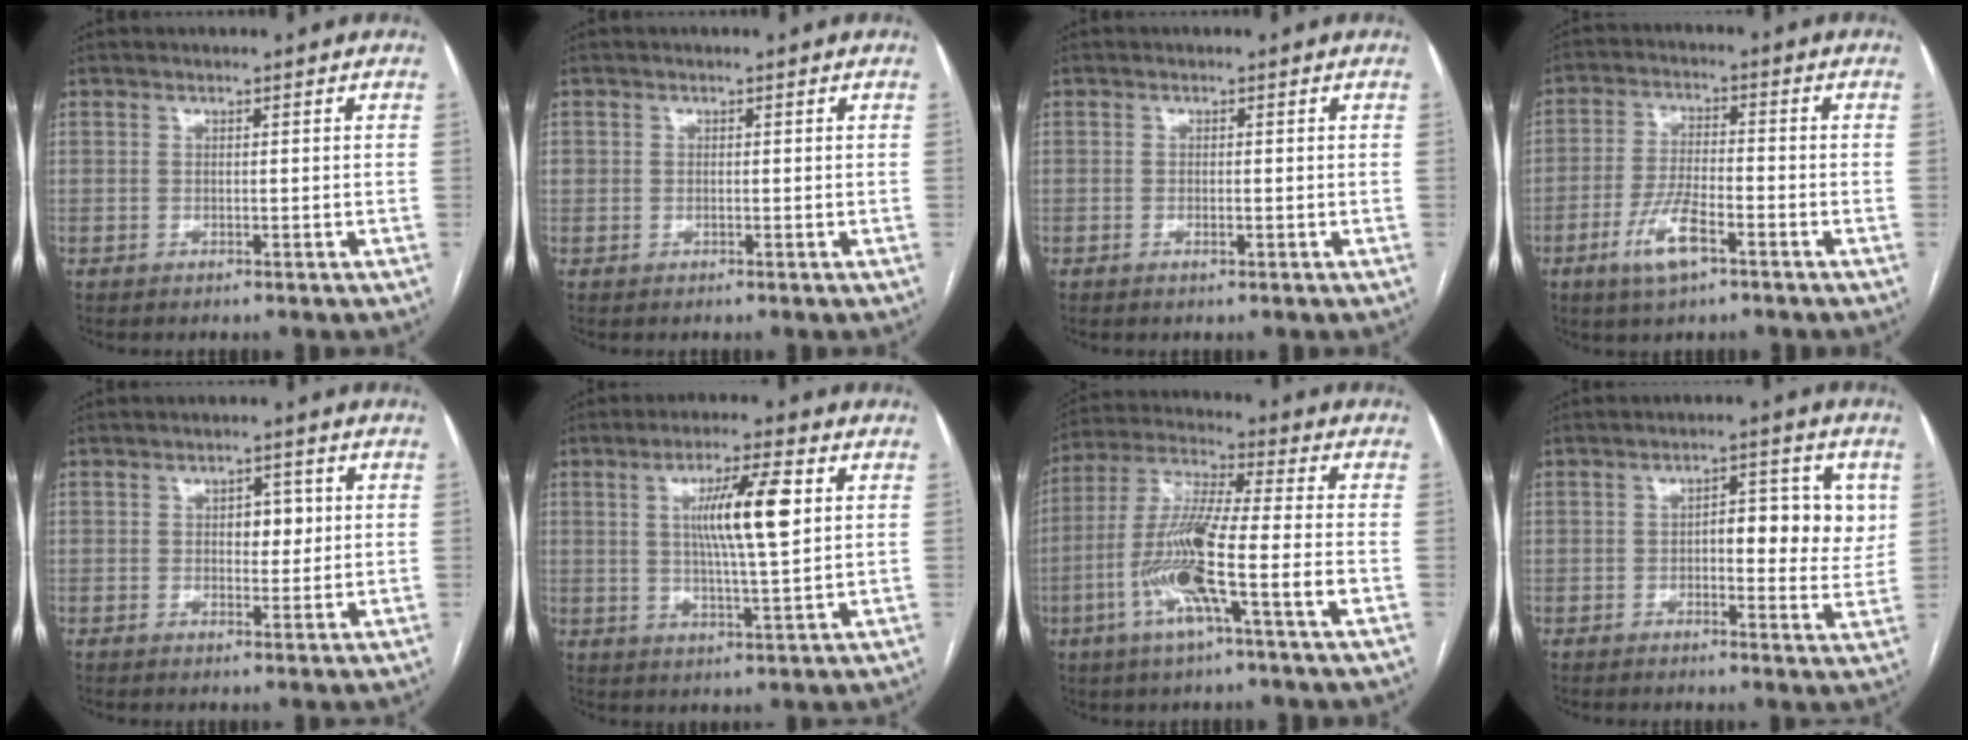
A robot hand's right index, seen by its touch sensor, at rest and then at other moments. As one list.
[{"total": 0.9, "force": [0.1, 0.8, 0.3], "torque": [-0.003, 0.009, 0.003]}, {"total": 1.0, "force": [-0.4, 0.3, 0.9], "torque": [-0.016, -0.001, -0.005]}, {"total": 7.4, "force": [-3.9, 1.9, 6.0], "torque": [-0.125, -0.005, -0.069]}, {"total": 3.2, "force": [0.5, 2.0, 2.5], "torque": [-0.030, 0.007, 0.008]}, {"total": 9.9, "force": [2.4, 0.7, 9.6], "torque": [-0.167, 0.002, 0.041]}, {"total": 14.3, "force": [-4.5, 0.4, 13.5], "torque": [-0.272, -0.002, -0.091]}, {"total": 8.5, "force": [1.3, 3.7, 7.5], "torque": [-0.087, 0.017, 0.016]}]